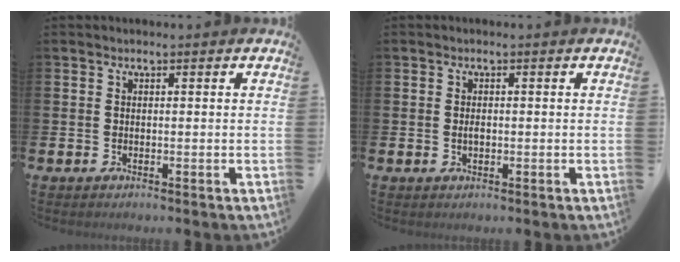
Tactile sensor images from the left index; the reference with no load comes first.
{"total": 1.0, "force": [-0.1, 0.5, 0.8], "torque": [-0.016, 0.004, -0.003]}